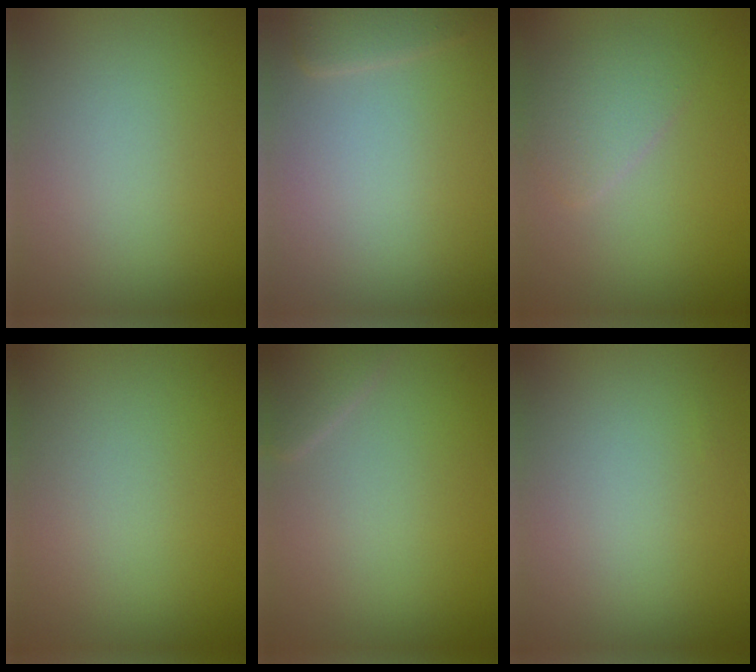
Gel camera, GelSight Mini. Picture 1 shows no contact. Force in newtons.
{"total": 1.2, "press": 1.2, "slide": 0.1}
{"total": 2.5, "press": 2.5, "slide": 0.1}
{"total": 0.0}
{"total": 1.5, "press": 1.5, "slide": 0.1}
{"total": 0.0}